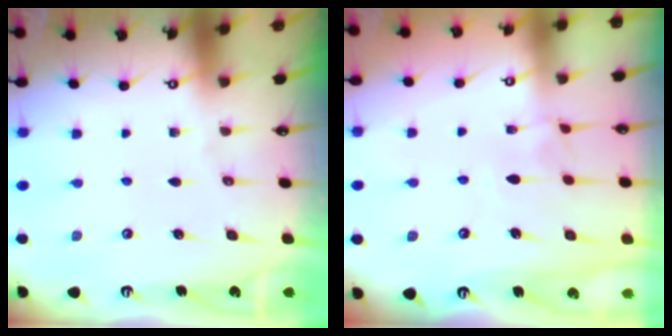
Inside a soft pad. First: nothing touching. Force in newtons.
{"total": 3.0, "press": 3.0, "slide": 0.4}